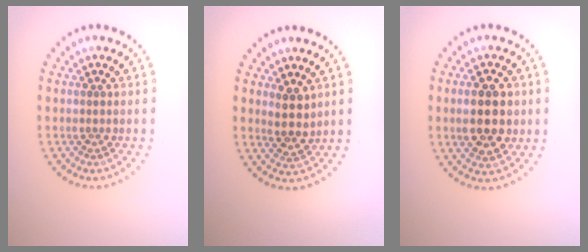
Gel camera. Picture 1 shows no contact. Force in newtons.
{"total": 2.5, "press": 2.2, "slide": 1.2}
{"total": 5.2, "press": 5.2, "slide": 0.2}